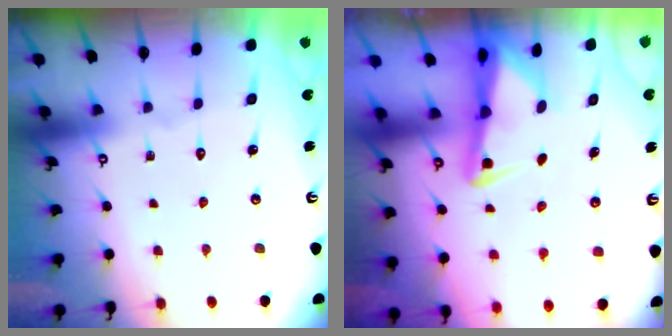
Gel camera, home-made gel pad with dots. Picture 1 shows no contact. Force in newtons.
{"total": 2.2, "press": 2.2, "slide": 0.4}